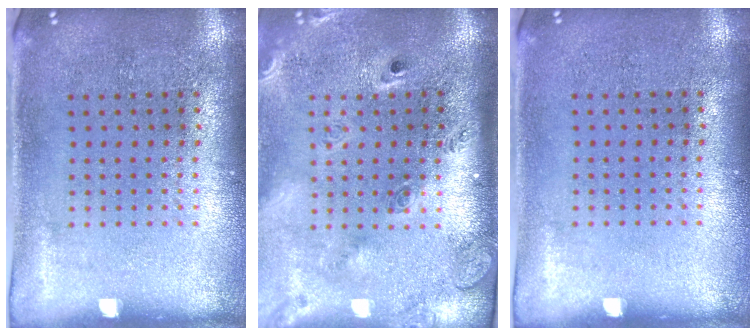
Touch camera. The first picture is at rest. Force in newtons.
{"total": 2.7, "press": 2.0, "slide": 1.8}
{"total": 0.0}